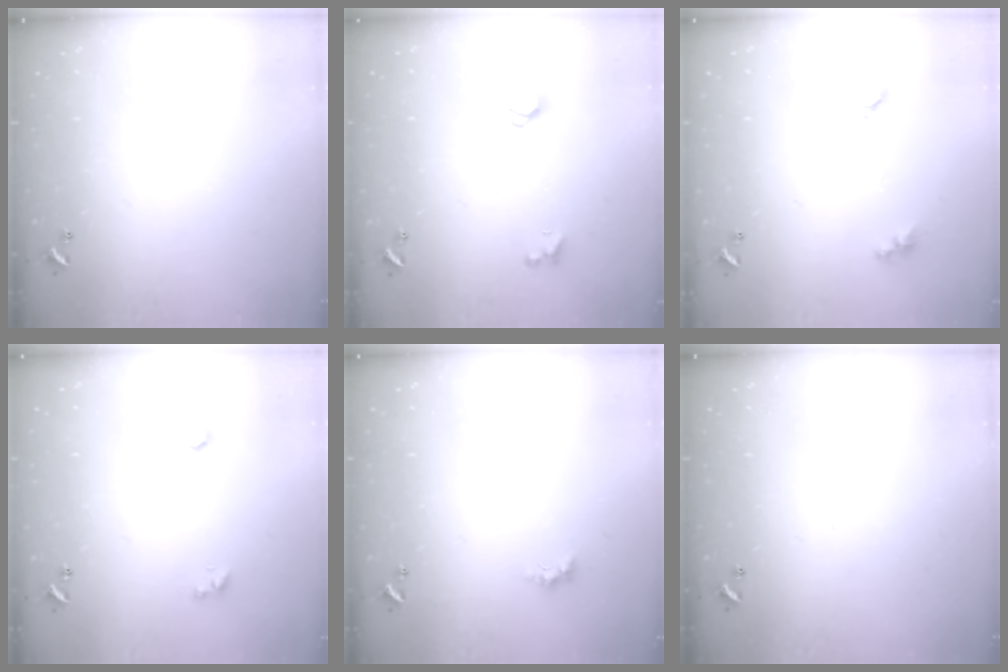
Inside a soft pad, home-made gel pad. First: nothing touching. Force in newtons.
{"total": 1.6, "press": 1.5, "slide": 0.4}
{"total": 3.8, "press": 3.7, "slide": 0.2}
{"total": 2.3, "press": 2.3, "slide": 0.5}
{"total": 1.1, "press": 1.1, "slide": 0.4}
{"total": 0.0}